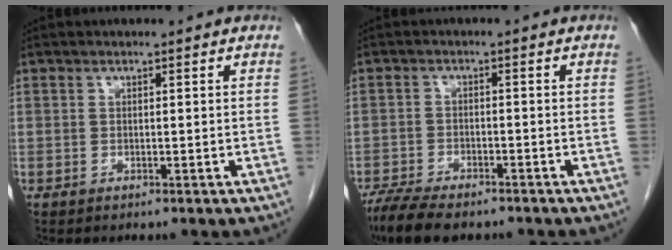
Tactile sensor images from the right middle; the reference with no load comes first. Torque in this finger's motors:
{"motor_torque": [0.99, -0.90, 0.05, 0.07]}